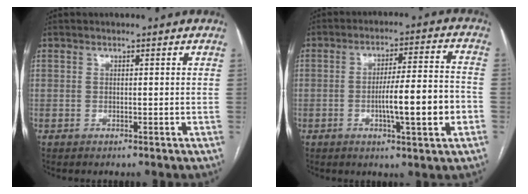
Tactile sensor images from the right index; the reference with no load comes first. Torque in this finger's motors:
{"motor_torque": [1.42, -0.28, 0.54, 0.15]}